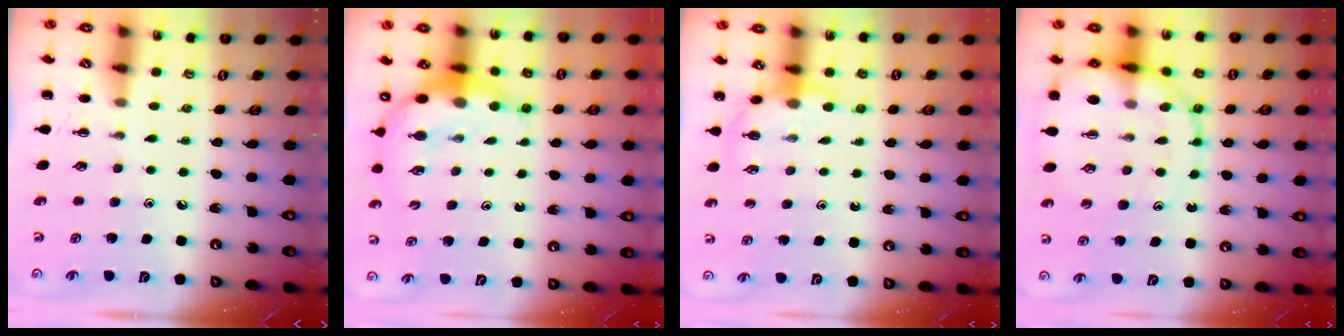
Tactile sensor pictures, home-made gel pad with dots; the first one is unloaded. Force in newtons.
{"total": 8.7, "press": 8.5, "slide": 1.9}
{"total": 6.2, "press": 6.2, "slide": 0.5}
{"total": 13.3, "press": 12.9, "slide": 3.3}